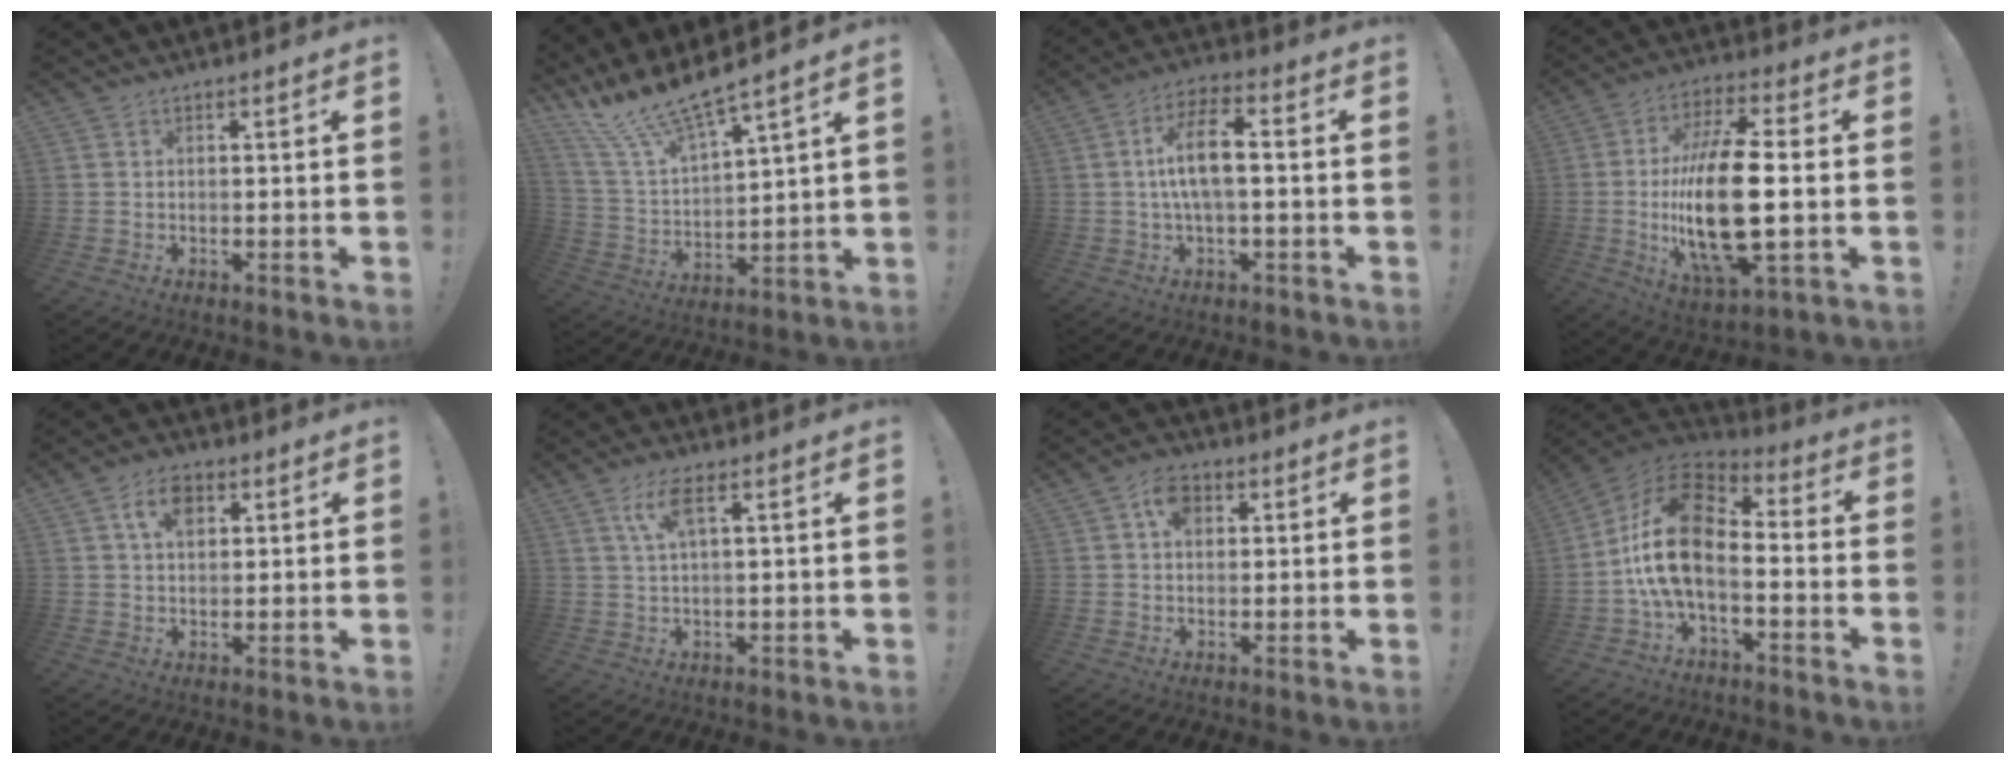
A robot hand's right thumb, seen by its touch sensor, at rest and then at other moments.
{"total": 13.4, "force": [12.1, 0.9, 5.7], "torque": [-0.133, -0.097, 0.213]}
{"total": 10.7, "force": [0.4, 3.8, 10.0], "torque": [-0.178, 0.008, 0.005]}
{"total": 22.6, "force": [-1.6, 7.7, 21.2], "torque": [-0.426, -0.011, -0.028]}
{"total": 7.1, "force": [2.6, 4.5, 4.9], "torque": [-0.081, 0.007, 0.047]}
{"total": 5.9, "force": [2.5, 1.2, 5.2], "torque": [-0.102, 0.002, 0.042]}
{"total": 6.0, "force": [1.7, 4.2, 3.9], "torque": [-0.061, 0.007, 0.031]}
{"total": 17.0, "force": [-1.1, 9.7, 13.9], "torque": [-0.274, 0.012, -0.013]}